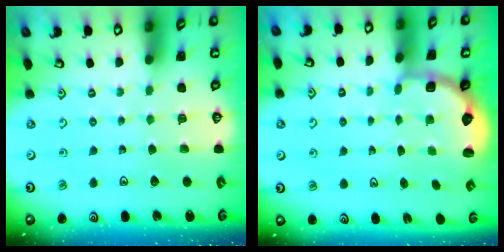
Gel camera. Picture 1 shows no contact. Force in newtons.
{"total": 2.7, "press": 2.3, "slide": 1.5}